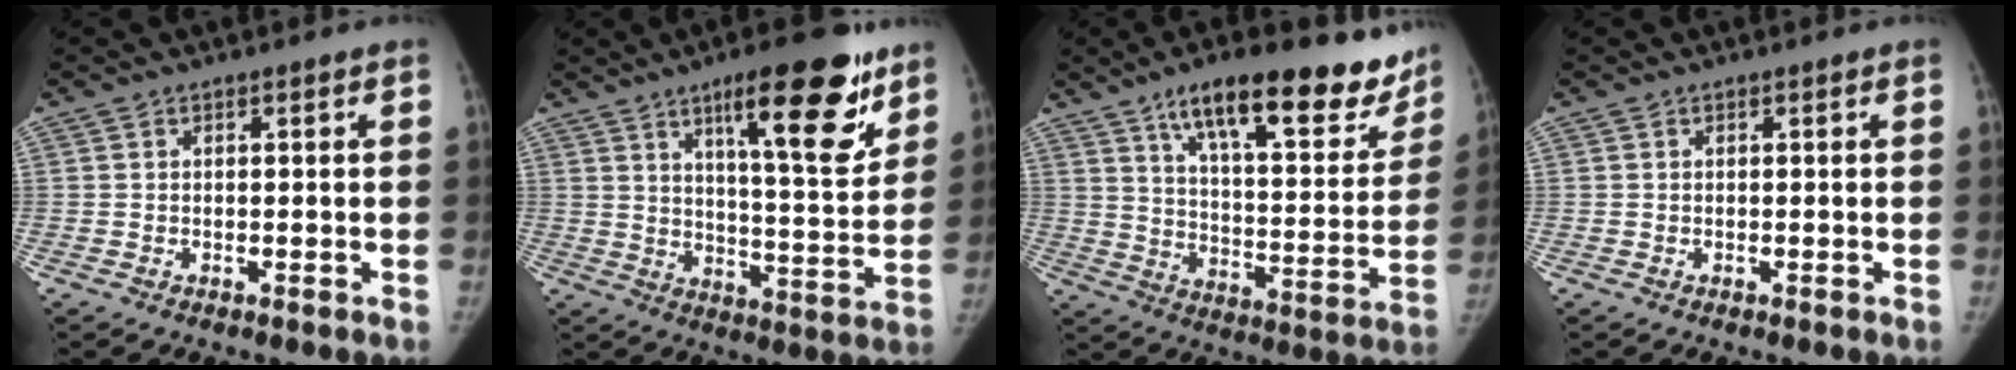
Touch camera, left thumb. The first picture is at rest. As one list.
[{"total": 18.5, "force": [10.7, 5.0, 14.3], "torque": [-0.169, -0.056, 0.163]}, {"total": 24.2, "force": [16.7, 8.3, 15.3], "torque": [-0.170, -0.064, 0.245]}, {"total": 0.0}]